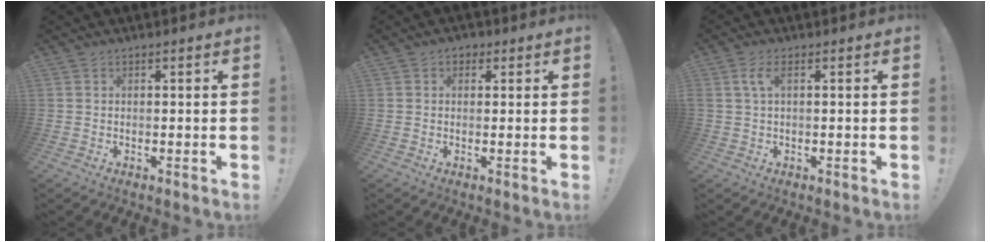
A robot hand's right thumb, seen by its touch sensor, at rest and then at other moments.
{"total": 2.4, "force": [0.7, 2.0, 1.2], "torque": [-0.010, -0.002, 0.012]}
{"total": 3.5, "force": [1.0, 1.1, 3.1], "torque": [-0.066, 0.006, 0.020]}